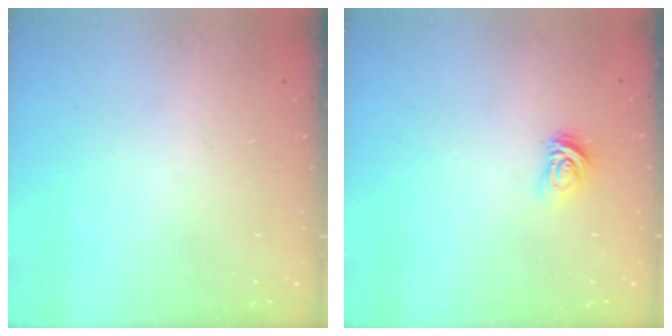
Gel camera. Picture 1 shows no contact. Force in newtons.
{"total": 4.1, "press": 4.1, "slide": 0.6}